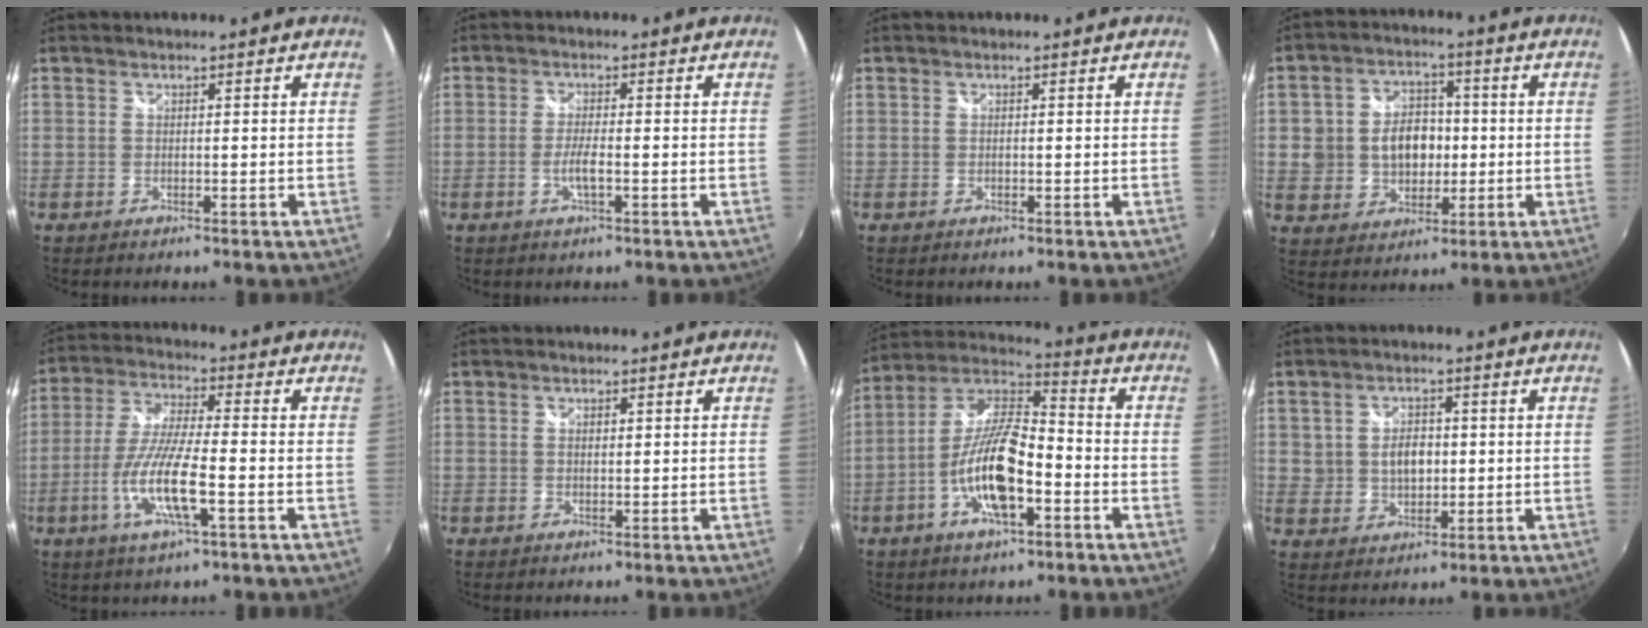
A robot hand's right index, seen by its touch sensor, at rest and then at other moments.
{"total": 3.2, "force": [-1.2, 0.2, 3.0], "torque": [-0.060, -0.003, -0.023]}
{"total": 0.0}
{"total": 10.5, "force": [0.0, 8.8, 5.8], "torque": [-0.128, 0.021, 0.011]}
{"total": 11.8, "force": [-4.0, 1.7, 10.9], "torque": [-0.227, -0.009, -0.077]}
{"total": 0.7, "force": [0.3, 0.4, 0.5], "torque": [-0.008, 0.002, 0.005]}
{"total": 14.5, "force": [-5.2, 4.9, 12.6], "torque": [-0.253, 0.000, -0.100]}
{"total": 5.8, "force": [0.7, 4.5, 3.7], "torque": [-0.066, 0.005, 0.017]}